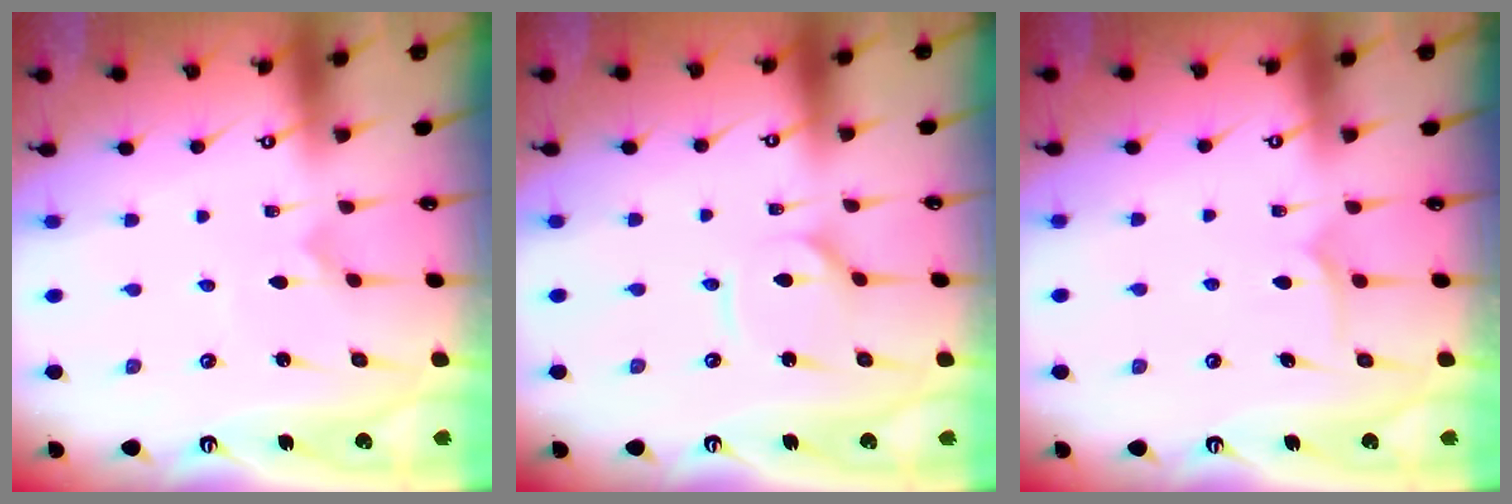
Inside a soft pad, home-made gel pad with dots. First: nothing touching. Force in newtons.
{"total": 2.9, "press": 2.9, "slide": 0.4}
{"total": 5.9, "press": 5.9, "slide": 0.3}